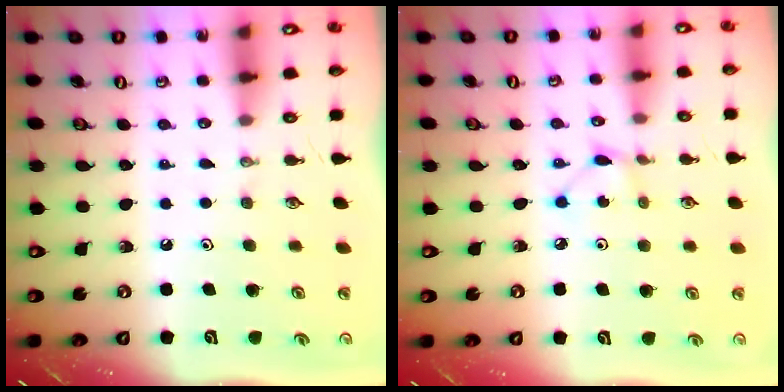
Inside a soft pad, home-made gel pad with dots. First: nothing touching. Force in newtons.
{"total": 1.9, "press": 1.9, "slide": 0.1}